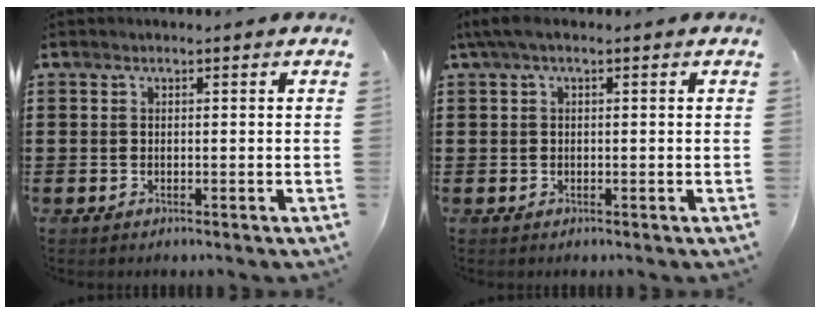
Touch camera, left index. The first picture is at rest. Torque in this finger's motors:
{"motor_torque": [0.12, -0.20, 0.23, 0.06]}